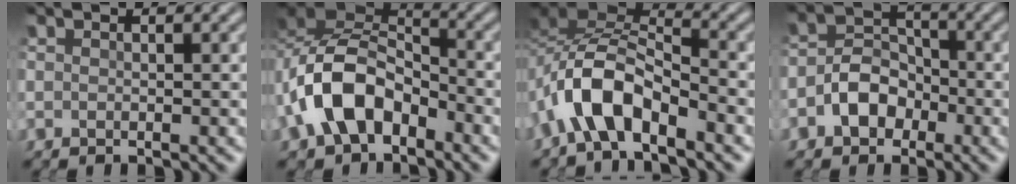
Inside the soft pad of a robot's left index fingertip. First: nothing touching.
{"total": 8.2, "force": [-3.3, 5.1, 5.5], "torque": [-0.104, 0.016, -0.075]}
{"total": 5.8, "force": [-3.5, 2.2, 4.1], "torque": [-0.074, 0.008, -0.073]}
{"total": 3.6, "force": [-1.6, 2.5, 2.0], "torque": [-0.034, 0.008, -0.029]}